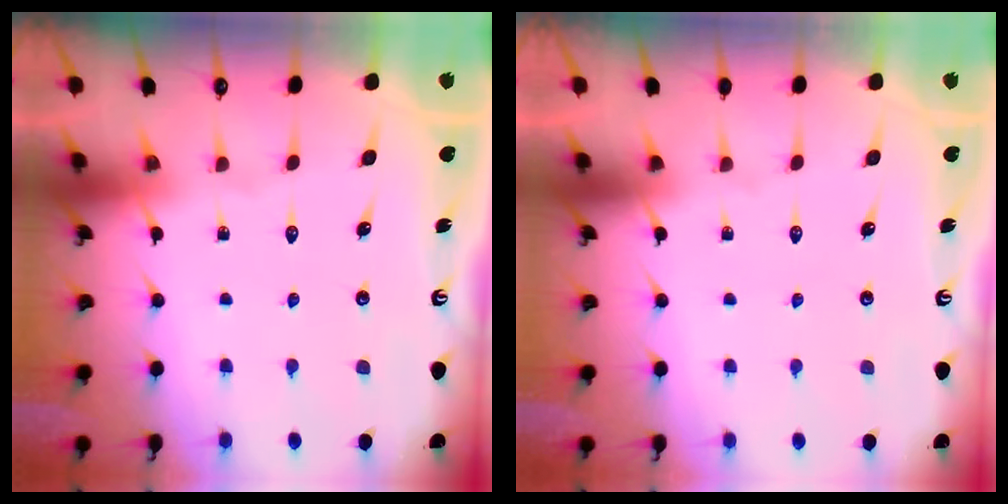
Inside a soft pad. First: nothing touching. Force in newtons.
{"total": 0.0}